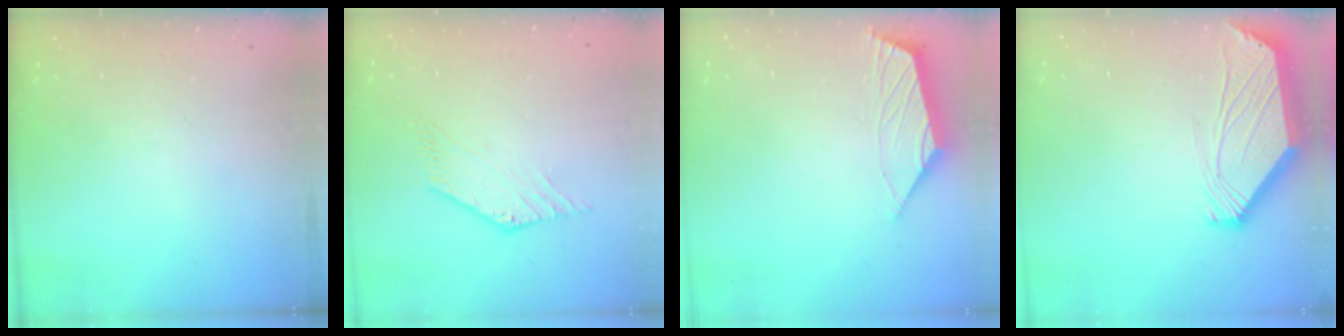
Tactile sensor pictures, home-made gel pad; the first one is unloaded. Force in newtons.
{"total": 1.5, "press": 1.5, "slide": 0.3}
{"total": 2.9, "press": 2.8, "slide": 0.6}
{"total": 2.4, "press": 2.4, "slide": 0.6}